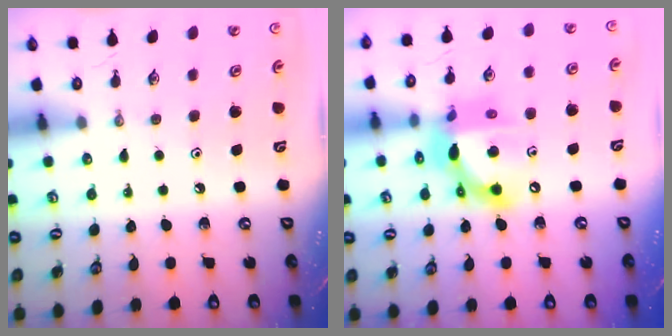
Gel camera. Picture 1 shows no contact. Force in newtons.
{"total": 14.4, "press": 14.4, "slide": 1.5}